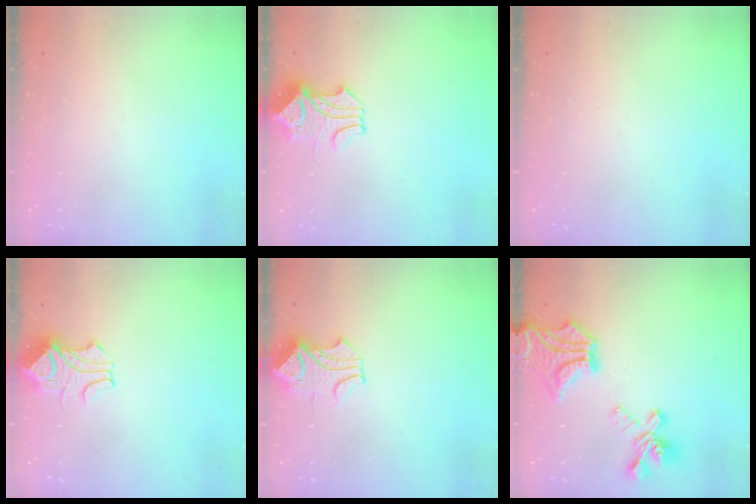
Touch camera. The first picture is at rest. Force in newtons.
{"total": 2.1, "press": 1.8, "slide": 0.9}
{"total": 0.0}
{"total": 3.5, "press": 3.4, "slide": 1.0}
{"total": 1.6, "press": 1.5, "slide": 0.5}
{"total": 11.0, "press": 10.4, "slide": 3.4}